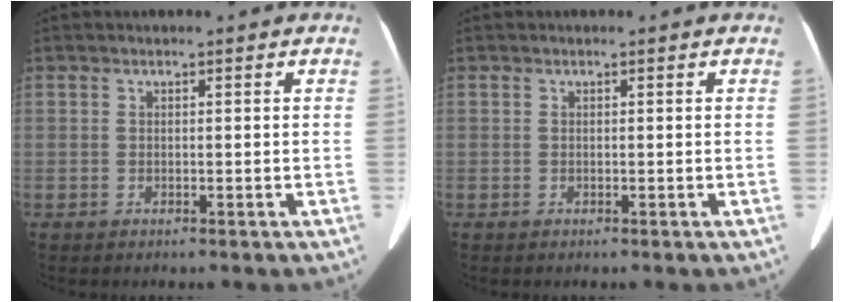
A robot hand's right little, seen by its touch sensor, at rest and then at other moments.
{"total": 0.0}